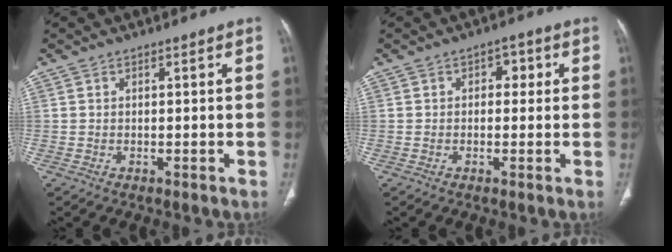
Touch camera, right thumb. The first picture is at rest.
{"total": 3.2, "force": [0.5, 2.2, 2.3], "torque": [-0.008, 0.006, 0.000]}